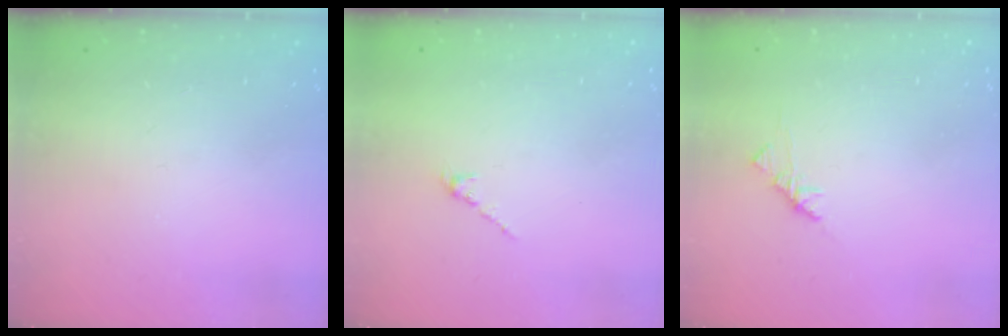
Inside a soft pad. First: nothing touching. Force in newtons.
{"total": 1.3, "press": 1.2, "slide": 0.5}
{"total": 1.9, "press": 1.7, "slide": 0.6}